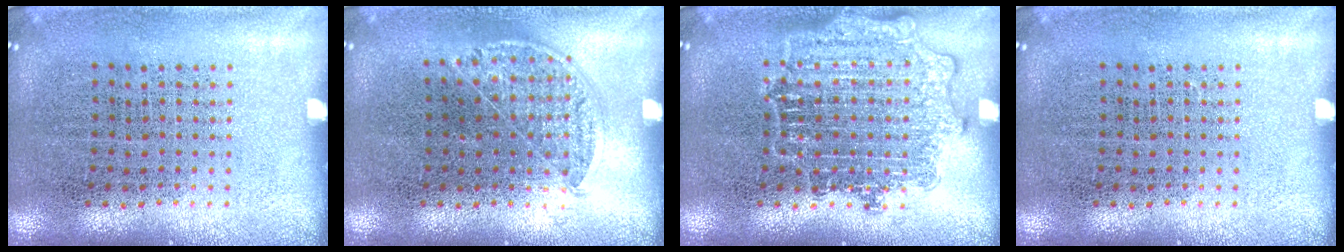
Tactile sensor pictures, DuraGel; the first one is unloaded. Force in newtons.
{"total": 0.8, "press": 0.6, "slide": 0.6}
{"total": 2.8, "press": 2.8, "slide": 0.5}
{"total": 0.0}